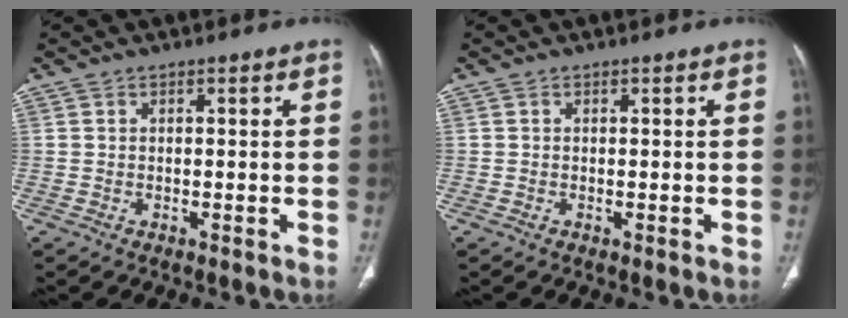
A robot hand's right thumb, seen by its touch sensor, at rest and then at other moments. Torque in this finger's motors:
{"motor_torque": [1.54, 0.12, -0.16, -0.45, -0.06]}